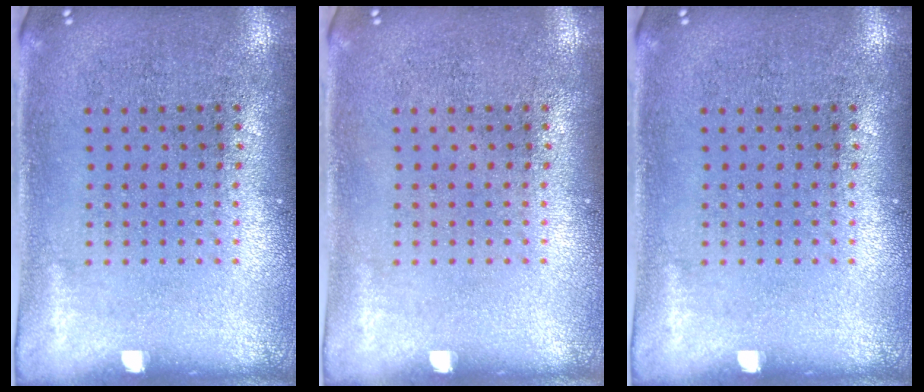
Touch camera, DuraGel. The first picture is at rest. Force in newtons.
{"total": 0.0}
{"total": 0.0}